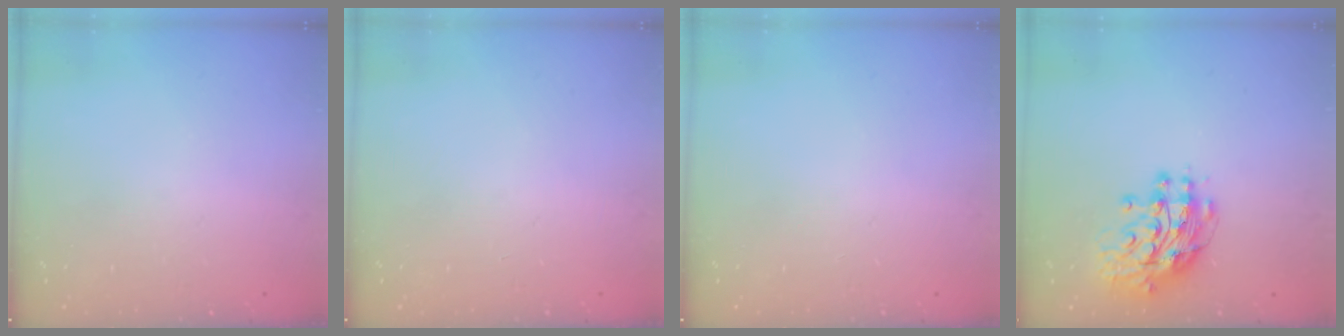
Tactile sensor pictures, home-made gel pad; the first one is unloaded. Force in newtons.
{"total": 0.0}
{"total": 0.0}
{"total": 12.2, "press": 12.1, "slide": 1.1}